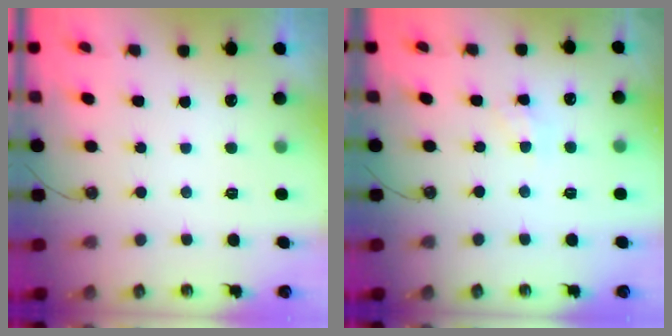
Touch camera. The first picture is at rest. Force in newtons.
{"total": 3.5, "press": 3.5, "slide": 0.5}